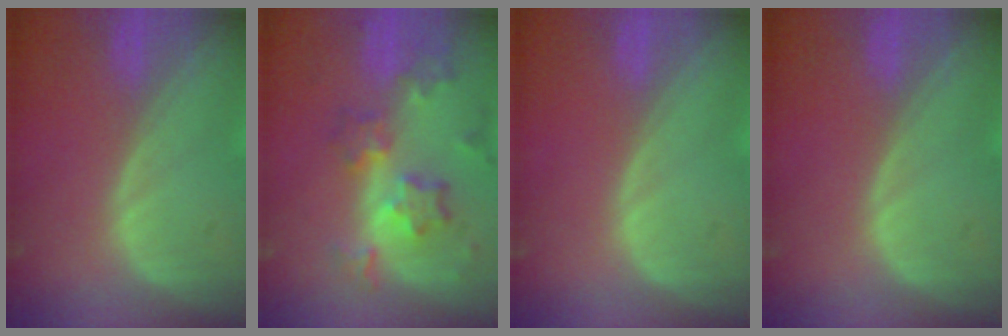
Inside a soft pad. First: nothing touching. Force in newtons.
{"total": 8.5, "press": 7.4, "slide": 4.1}
{"total": 0.0}
{"total": 0.0}